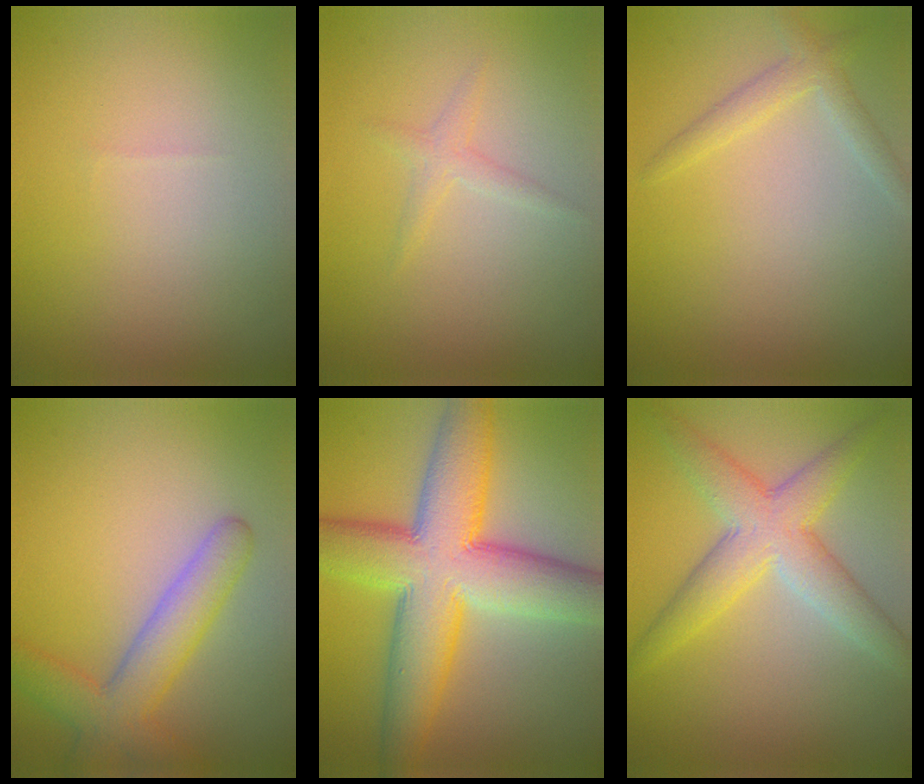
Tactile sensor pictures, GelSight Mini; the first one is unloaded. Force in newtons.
{"total": 1.2, "press": 1.2, "slide": 0.1}
{"total": 2.0, "press": 2.0, "slide": 0.1}
{"total": 4.7, "press": 4.7, "slide": 0.2}
{"total": 11.5, "press": 11.5, "slide": 0.2}
{"total": 5.7, "press": 5.6, "slide": 0.4}